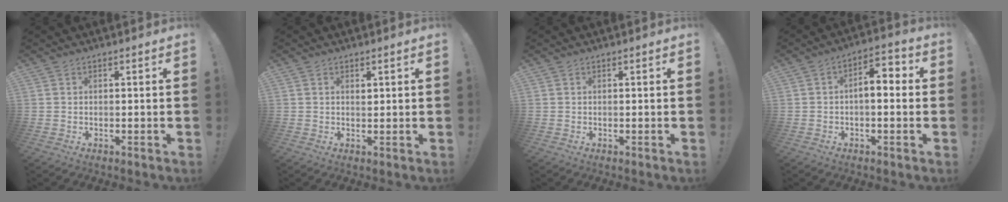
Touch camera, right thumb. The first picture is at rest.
{"total": 0.9, "force": [0.6, 0.6, 0.3], "torque": [0.011, -0.007, 0.009]}
{"total": 0.0}
{"total": 7.0, "force": [-0.2, 3.3, 6.2], "torque": [-0.089, 0.001, -0.009]}